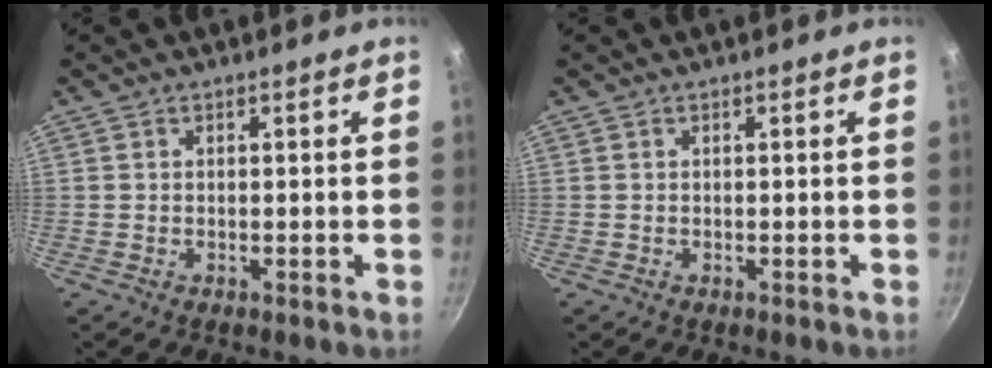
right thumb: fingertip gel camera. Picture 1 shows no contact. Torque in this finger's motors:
{"motor_torque": [1.04, -0.26, -0.22, -0.04, 0.03]}